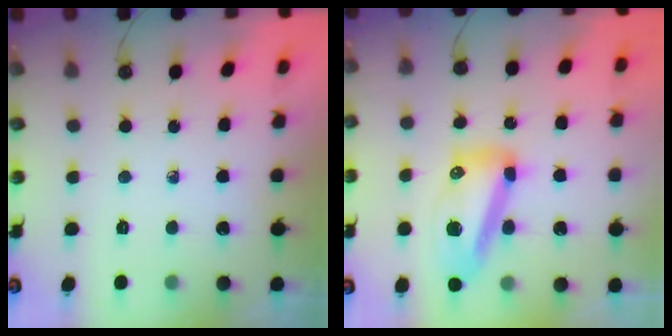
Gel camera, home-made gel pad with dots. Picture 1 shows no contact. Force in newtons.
{"total": 13.8, "press": 13.8, "slide": 1.5}